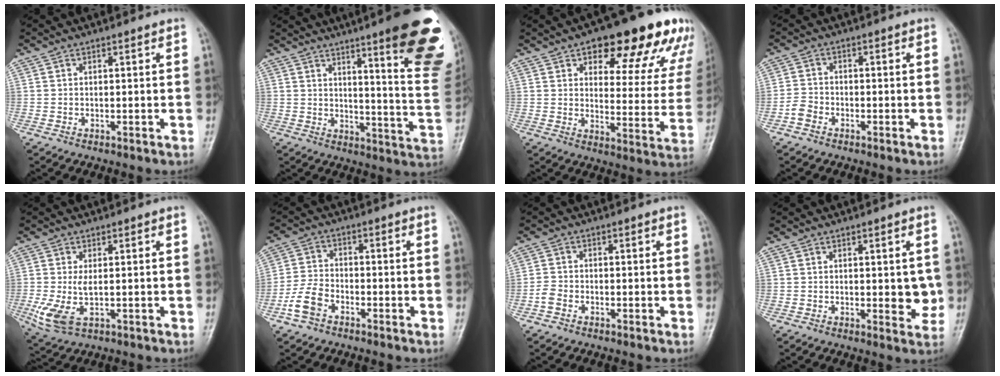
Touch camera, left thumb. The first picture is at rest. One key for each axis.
{"total": 22.4, "fx": 13.0, "fy": 3.5, "fz": 18.0, "tx": -0.200, "ty": -0.068, "tz": 0.164}
{"total": 22.0, "fx": 13.9, "fy": 8.8, "fz": 14.6, "tx": -0.132, "ty": -0.041, "tz": 0.171}
{"total": 2.8, "fx": -1.8, "fy": 1.9, "fz": 1.0, "tx": -0.021, "ty": 0.009, "tz": -0.042}
{"total": 6.4, "fx": -1.1, "fy": 3.3, "fz": 5.3, "tx": -0.129, "ty": -0.005, "tz": -0.012}
{"total": 5.9, "fx": -3.3, "fy": 3.7, "fz": 3.1, "tx": -0.066, "ty": 0.017, "tz": -0.070}
{"total": 2.4, "fx": -1.4, "fy": 1.5, "fz": 1.1, "tx": -0.028, "ty": 0.008, "tz": -0.033}
{"total": 5.0, "fx": 0.0, "fy": 2.4, "fz": 4.5, "tx": -0.035, "ty": -0.007, "tz": 0.002}